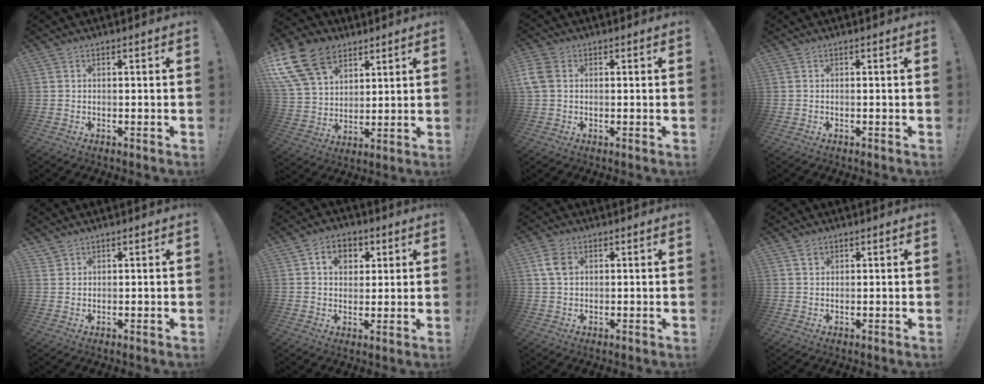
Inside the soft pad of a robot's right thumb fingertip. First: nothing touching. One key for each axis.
{"total": 18.9, "fx": 10.2, "fy": 12.6, "fz": 9.8, "tx": -0.189, "ty": -0.051, "tz": 0.194}
{"total": 5.8, "fx": 1.0, "fy": 4.5, "fz": 3.6, "tx": -0.076, "ty": 0.004, "tz": 0.019}
{"total": 0.0}
{"total": 1.6, "fx": 1.4, "fy": 0.6, "fz": 0.1, "tx": 0.000, "ty": -0.010, "tz": 0.027}
{"total": 8.2, "fx": 3.1, "fy": 6.6, "fz": 3.9, "tx": -0.049, "ty": -0.007, "tz": 0.057}
{"total": 6.3, "fx": 1.9, "fy": 4.5, "fz": 3.9, "tx": -0.062, "ty": 0.001, "tz": 0.037}
{"total": 1.9, "fx": 1.3, "fy": 1.3, "fz": 0.5, "tx": 0.001, "ty": -0.008, "tz": 0.023}